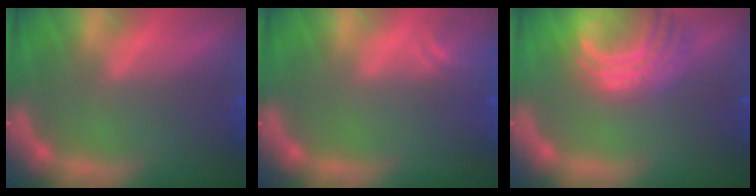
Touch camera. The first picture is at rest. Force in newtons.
{"total": 1.9}
{"total": 6.5}